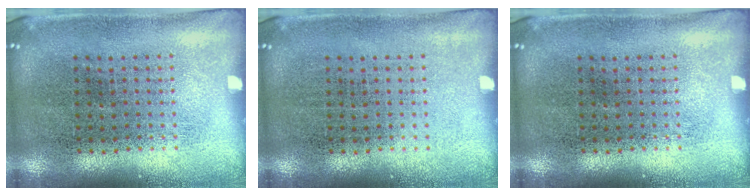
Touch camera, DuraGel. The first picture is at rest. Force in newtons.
{"total": 0.0}
{"total": 0.0}